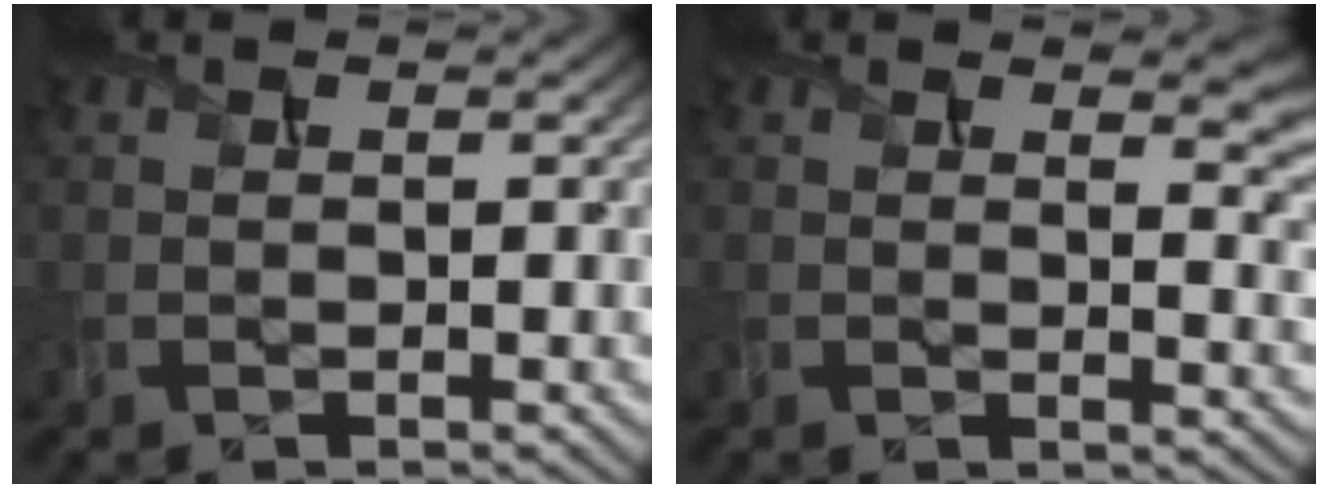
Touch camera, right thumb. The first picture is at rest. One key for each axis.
{"total": 6.1, "fx": 2.4, "fy": 2.4, "fz": 5.0, "tx": -0.070, "ty": -0.008, "tz": 0.043}